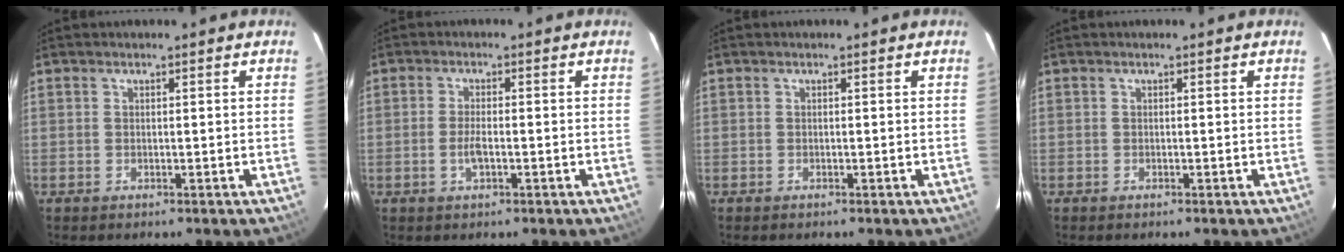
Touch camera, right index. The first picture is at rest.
{"total": 2.9, "force": [-1.0, 1.1, 2.5], "torque": [-0.053, -0.001, -0.019]}
{"total": 0.0}
{"total": 0.0}